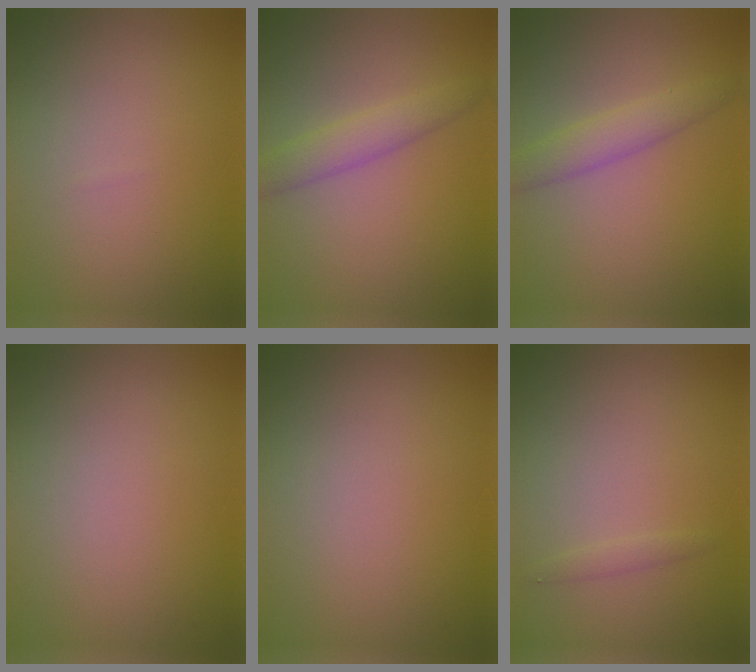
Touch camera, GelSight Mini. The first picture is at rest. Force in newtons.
{"total": 2.7, "press": 2.7, "slide": 0.1}
{"total": 2.7, "press": 2.7, "slide": 0.0}
{"total": 0.0}
{"total": 0.0}
{"total": 0.7, "press": 0.7, "slide": 0.0}